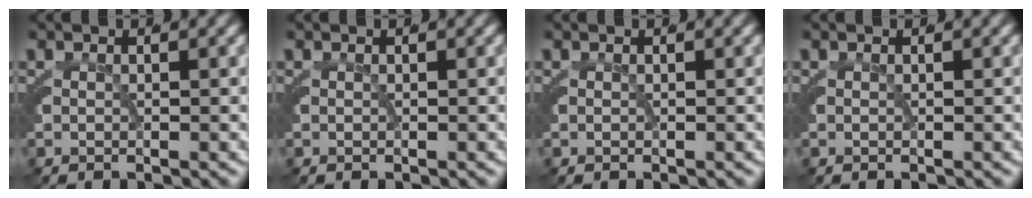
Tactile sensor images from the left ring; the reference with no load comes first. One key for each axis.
{"total": 0.0}
{"total": 0.0}
{"total": 0.0}